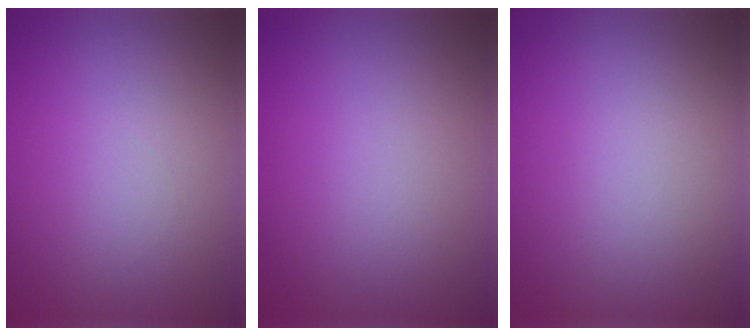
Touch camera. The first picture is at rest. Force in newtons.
{"total": 0.0}
{"total": 0.0}